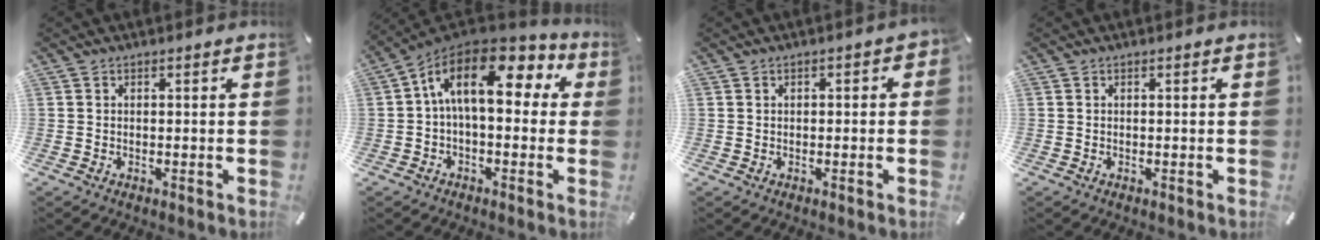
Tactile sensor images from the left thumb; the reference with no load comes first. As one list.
[{"total": 15.6, "force": [3.9, 7.9, 12.9], "torque": [-0.250, -0.009, 0.064]}, {"total": 1.3, "force": [-0.2, 0.8, 0.9], "torque": [-0.016, 0.004, -0.006]}, {"total": 0.0}]